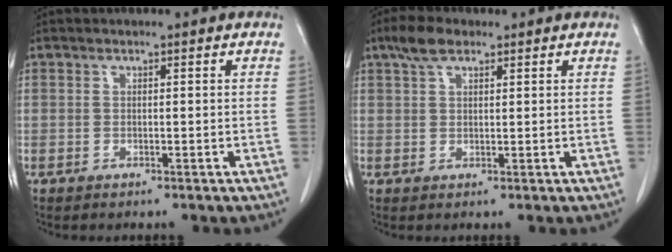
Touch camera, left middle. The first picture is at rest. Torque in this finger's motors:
{"motor_torque": [0.17, -0.11, -0.02, -0.01]}